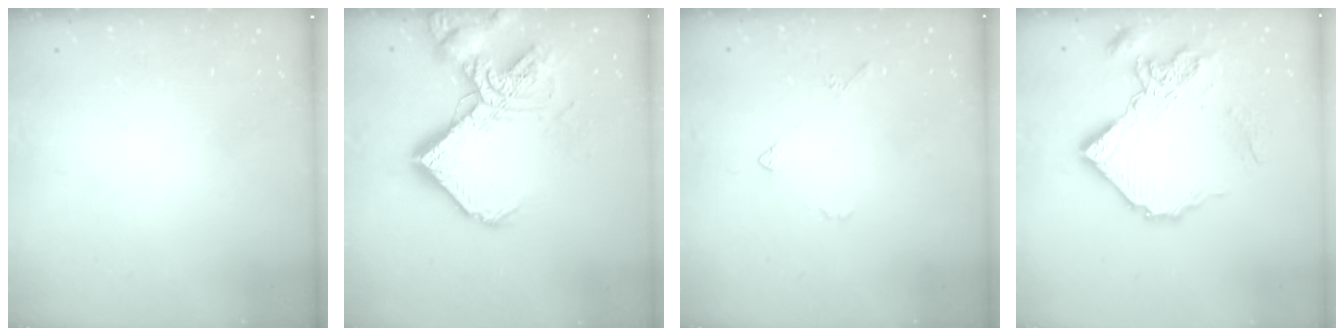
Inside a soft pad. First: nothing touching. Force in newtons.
{"total": 20.9, "press": 20.8, "slide": 2.3}
{"total": 3.9, "press": 3.9, "slide": 0.7}
{"total": 17.0, "press": 16.9, "slide": 1.9}